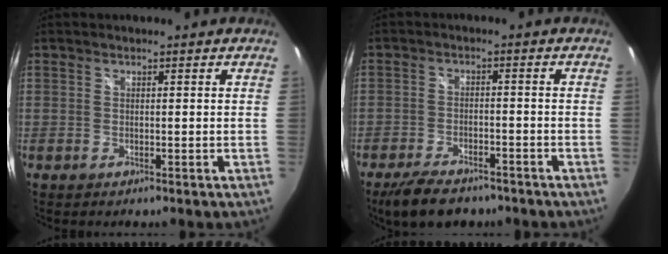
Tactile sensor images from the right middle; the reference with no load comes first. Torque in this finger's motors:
{"motor_torque": [0.69, -0.69, 0.10, 0.06]}